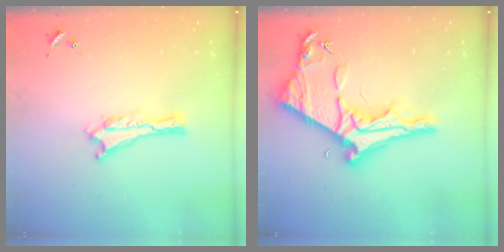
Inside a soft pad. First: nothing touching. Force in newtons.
{"total": 10.1, "press": 10.1, "slide": 1.0}